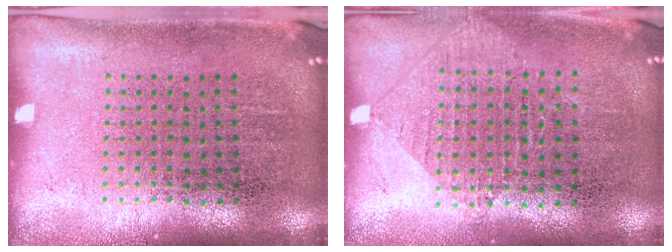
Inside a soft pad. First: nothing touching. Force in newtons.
{"total": 1.0, "press": 0.9, "slide": 0.4}